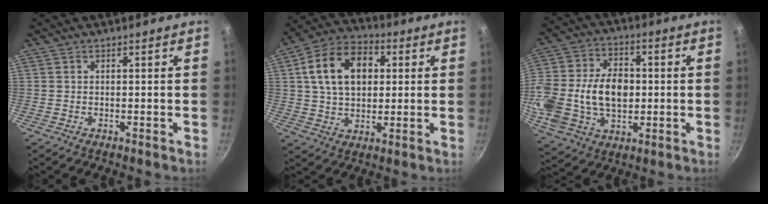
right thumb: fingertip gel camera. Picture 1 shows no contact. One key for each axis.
{"total": 15.4, "fx": 3.4, "fy": 10.6, "fz": 10.6, "tx": -0.156, "ty": 0.016, "tz": 0.045}
{"total": 22.1, "fx": -0.3, "fy": 15.6, "fz": 15.7, "tx": -0.312, "ty": 0.022, "tz": -0.001}